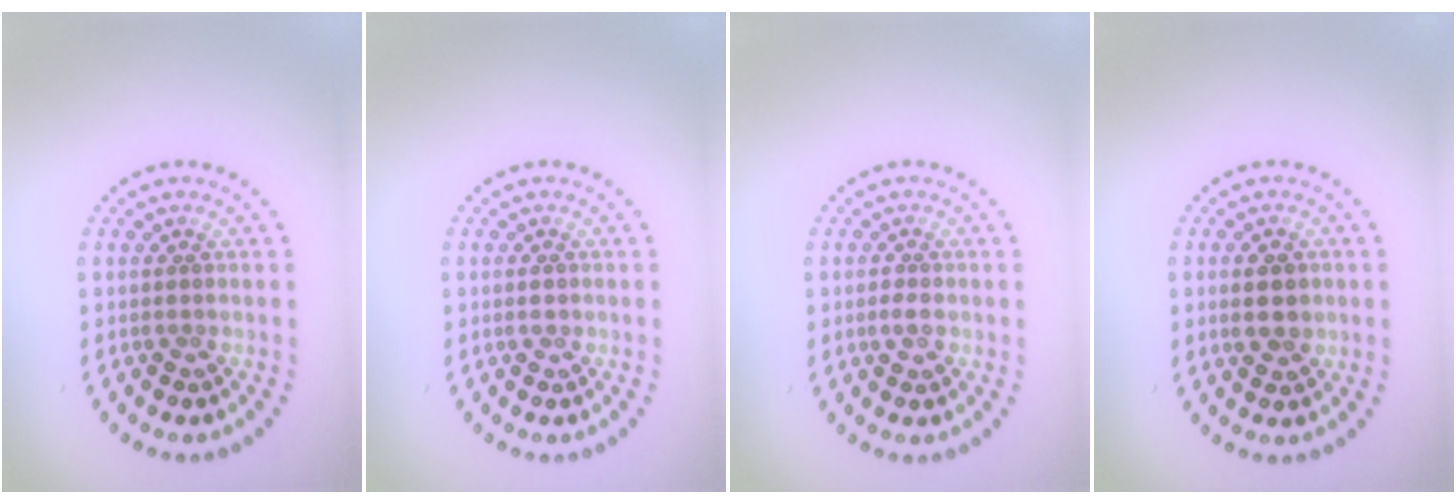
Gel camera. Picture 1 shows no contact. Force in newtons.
{"total": 1.0, "press": 1.0, "slide": 0.0}
{"total": 1.3, "press": 1.3, "slide": 0.4}
{"total": 2.7, "press": 2.7, "slide": 0.2}